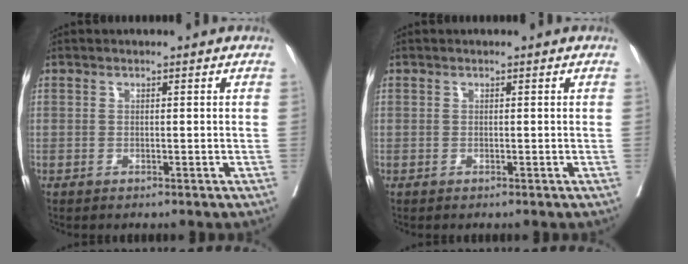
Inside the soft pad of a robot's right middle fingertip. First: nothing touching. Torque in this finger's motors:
{"motor_torque": [0.00, 0.00, 0.00, 0.00]}